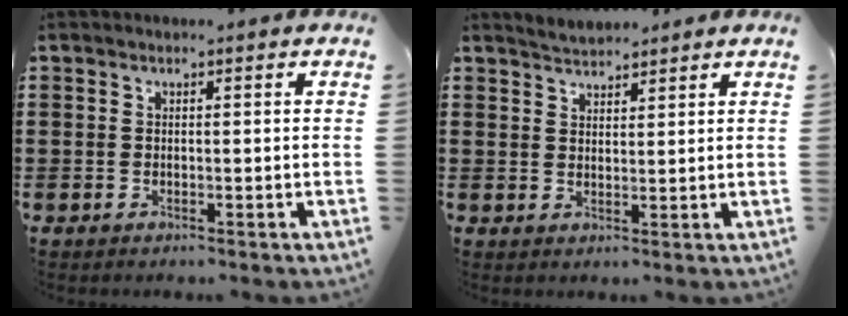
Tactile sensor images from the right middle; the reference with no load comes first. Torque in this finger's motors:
{"motor_torque": [0.00, 0.08, 0.20, -0.01]}